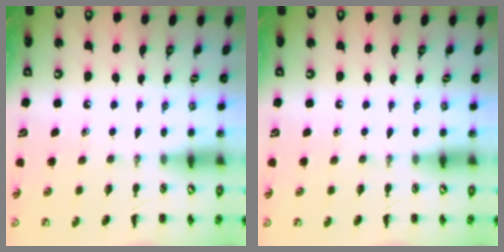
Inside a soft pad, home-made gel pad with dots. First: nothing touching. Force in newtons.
{"total": 0.0}